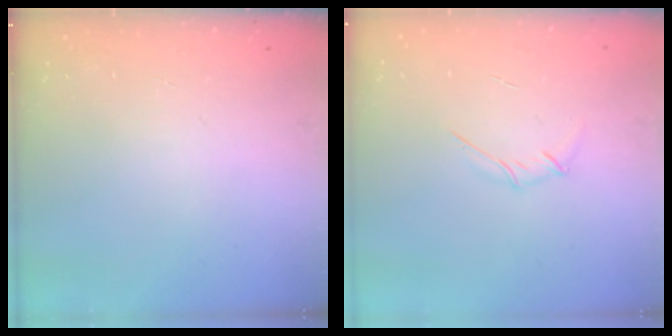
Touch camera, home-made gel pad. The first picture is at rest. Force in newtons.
{"total": 3.3, "press": 3.2, "slide": 0.9}